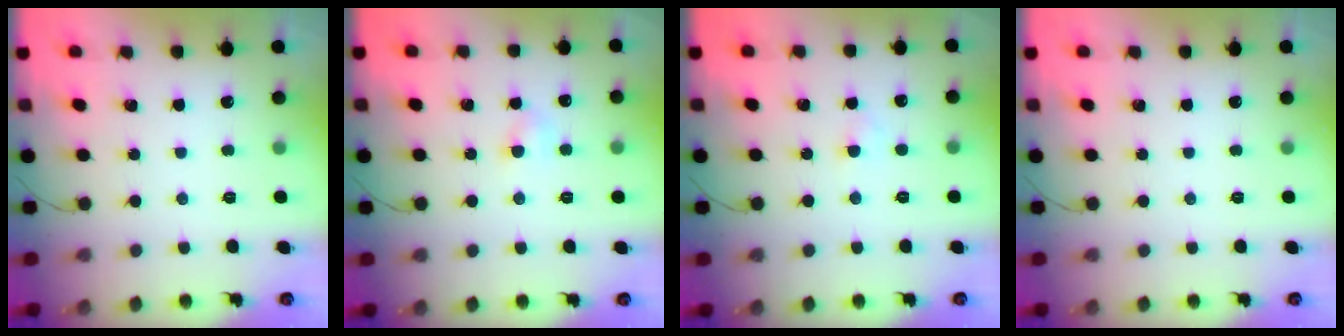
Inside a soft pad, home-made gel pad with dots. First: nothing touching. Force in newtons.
{"total": 3.6, "press": 3.4, "slide": 1.1}
{"total": 1.6, "press": 1.4, "slide": 0.8}
{"total": 0.0}